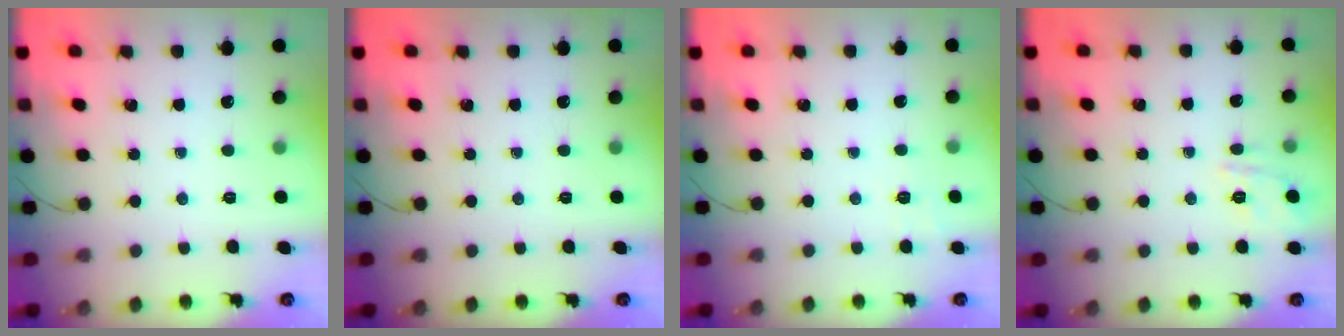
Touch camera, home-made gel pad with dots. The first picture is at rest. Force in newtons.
{"total": 0.0}
{"total": 1.5, "press": 0.4, "slide": 1.4}
{"total": 2.4, "press": 2.0, "slide": 1.3}